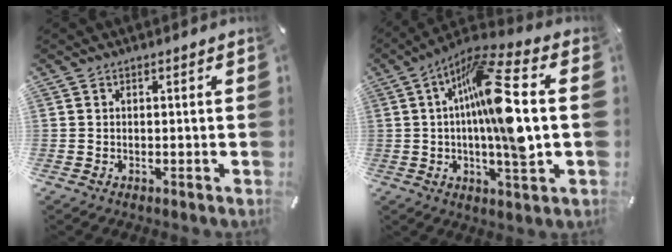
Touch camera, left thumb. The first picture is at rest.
{"total": 17.0, "force": [0.6, 3.6, 16.6], "torque": [-0.301, -0.005, 0.000]}